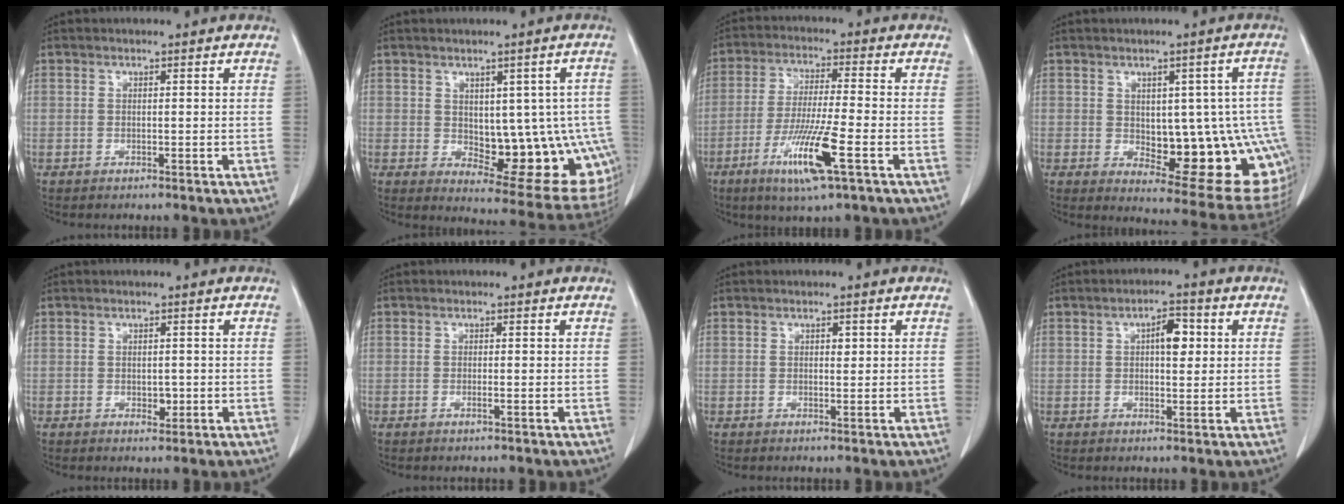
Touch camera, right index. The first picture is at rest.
{"total": 14.8, "force": [-1.4, 7.2, 12.9], "torque": [-0.118, 0.009, 0.005]}
{"total": 11.0, "force": [-4.7, 0.1, 9.9], "torque": [-0.193, -0.022, -0.088]}
{"total": 16.6, "force": [-2.1, 6.7, 15.1], "torque": [-0.134, 0.016, 0.002]}
{"total": 1.5, "force": [-0.3, 1.0, 1.1], "torque": [-0.014, -0.001, 0.000]}
{"total": 0.6, "force": [-0.3, -0.1, 0.6], "torque": [-0.011, 0.000, -0.005]}
{"total": 0.9, "force": [0.3, 0.5, 0.7], "torque": [-0.010, 0.000, 0.004]}
{"total": 4.3, "force": [1.0, 1.7, 3.8], "torque": [-0.060, 0.009, 0.014]}